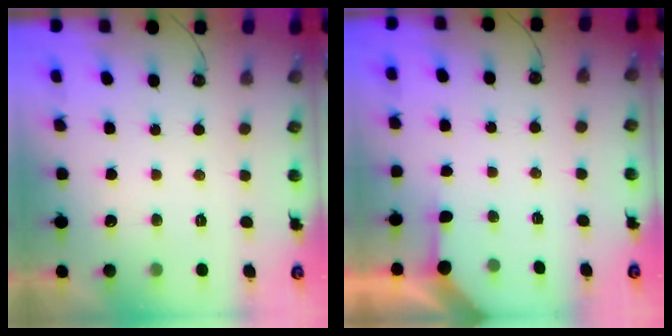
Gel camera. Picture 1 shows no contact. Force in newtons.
{"total": 2.2, "press": 2.2, "slide": 0.3}